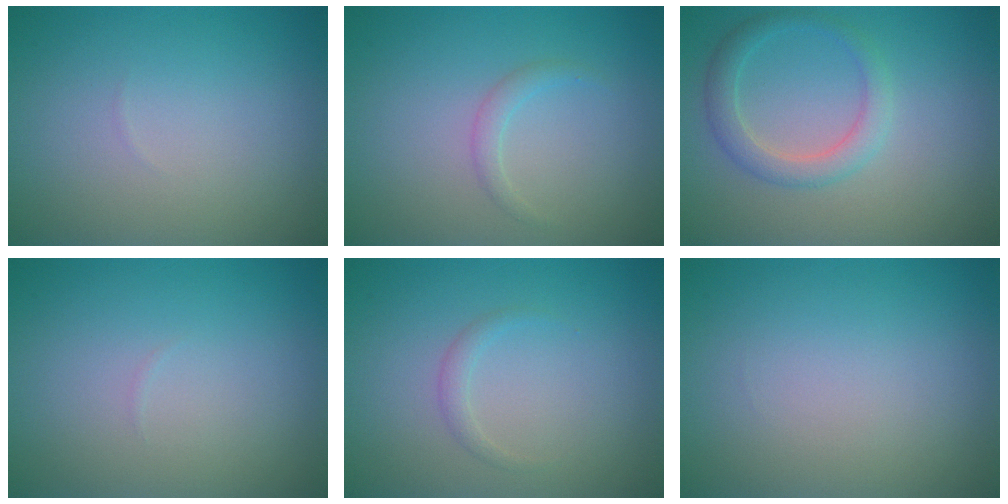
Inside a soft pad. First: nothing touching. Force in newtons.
{"total": 1.1, "press": 1.1, "slide": 0.2}
{"total": 2.7, "press": 2.7, "slide": 0.2}
{"total": 0.0}
{"total": 0.5, "press": 0.5, "slide": 0.1}
{"total": 0.0}